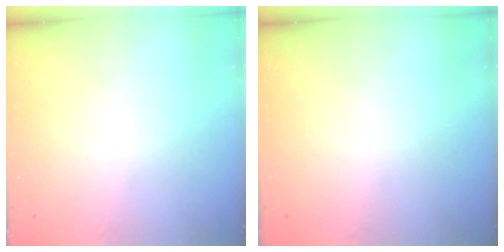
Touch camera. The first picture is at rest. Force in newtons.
{"total": 0.0}